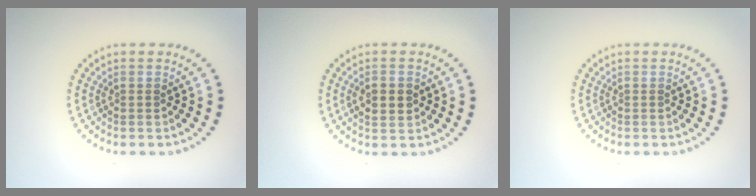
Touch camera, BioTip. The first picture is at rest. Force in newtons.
{"total": 2.3, "press": 2.3, "slide": 0.1}
{"total": 0.0}